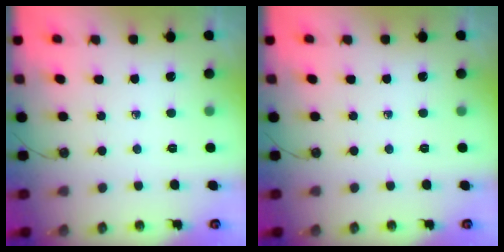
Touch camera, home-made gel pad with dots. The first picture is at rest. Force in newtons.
{"total": 0.0}